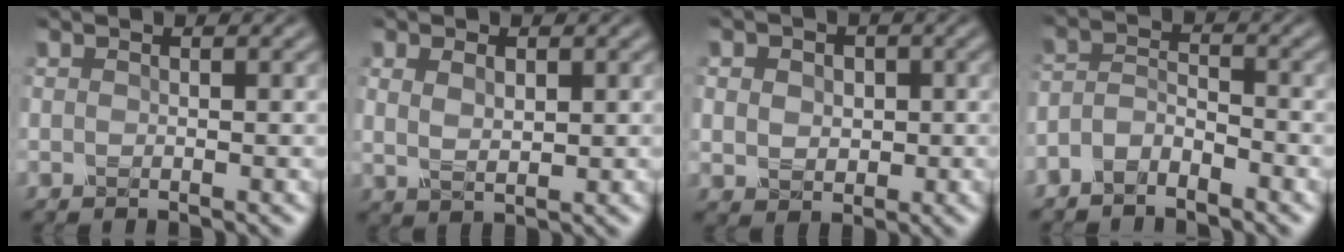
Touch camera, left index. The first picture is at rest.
{"total": 2.3, "force": [0.8, 1.2, 1.8], "torque": [-0.039, -0.004, 0.022]}
{"total": 4.1, "force": [1.0, 3.3, 2.2], "torque": [-0.037, 0.016, 0.001]}
{"total": 2.5, "force": [-1.9, 1.0, 1.3], "torque": [-0.030, 0.004, -0.046]}